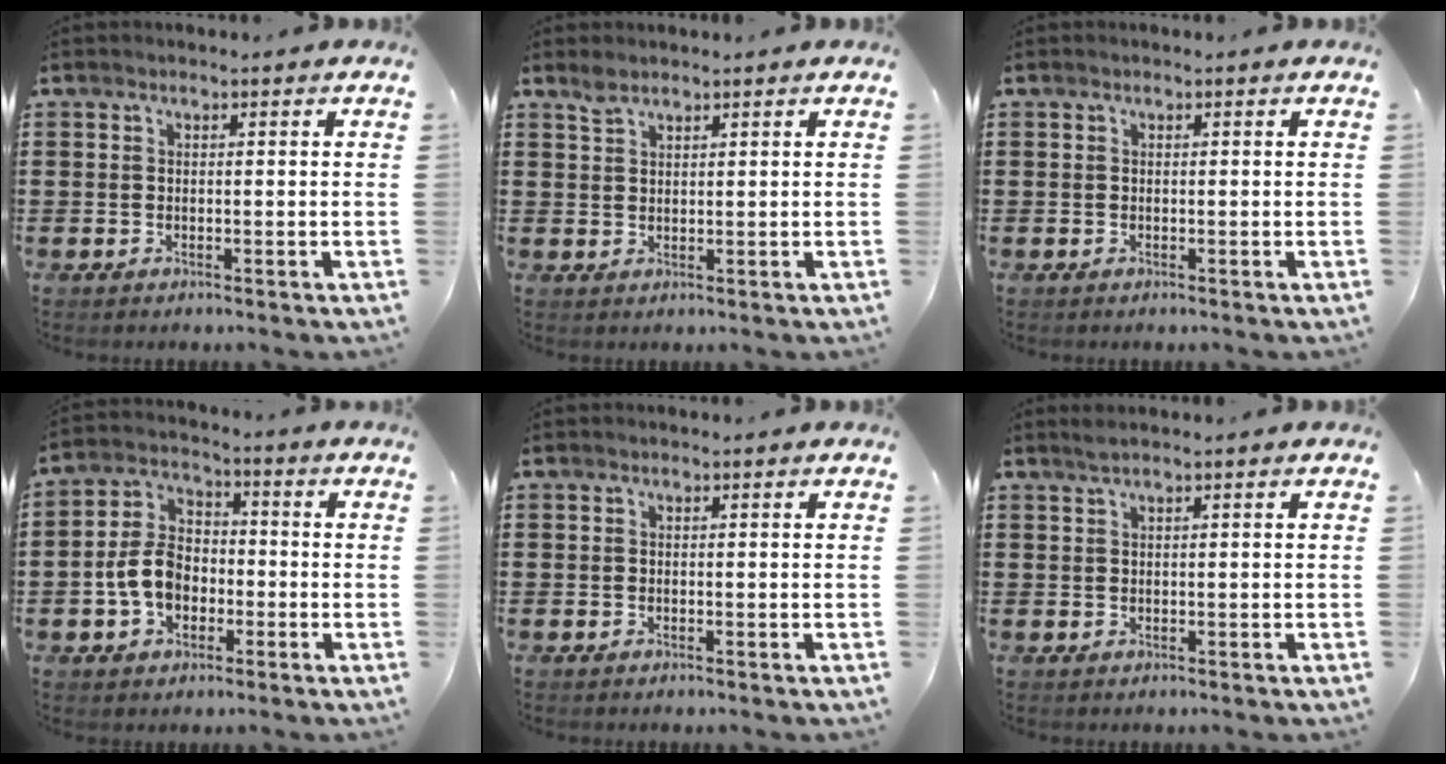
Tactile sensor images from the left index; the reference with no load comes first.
{"total": 1.8, "force": [1.6, 0.7, 0.7], "torque": [-0.017, 0.000, 0.031]}
{"total": 0.0}
{"total": 7.6, "force": [-1.8, 5.4, 5.0], "torque": [-0.118, 0.009, -0.039]}
{"total": 0.0}
{"total": 1.2, "force": [0.7, 0.0, 0.9], "torque": [-0.019, 0.000, 0.013]}